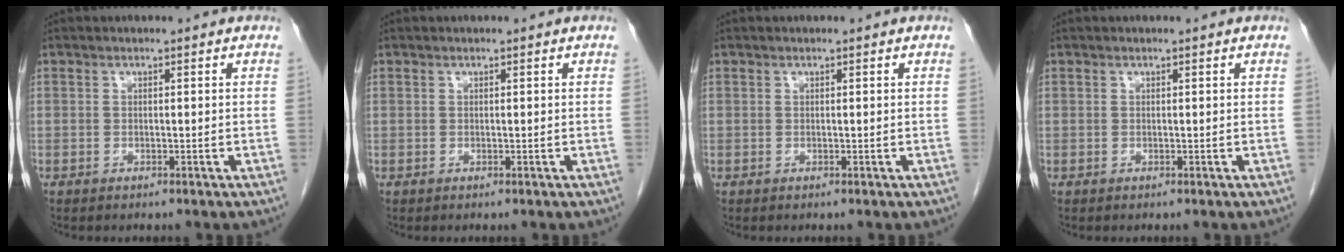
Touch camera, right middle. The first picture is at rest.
{"total": 0.0}
{"total": 0.0}
{"total": 0.0}